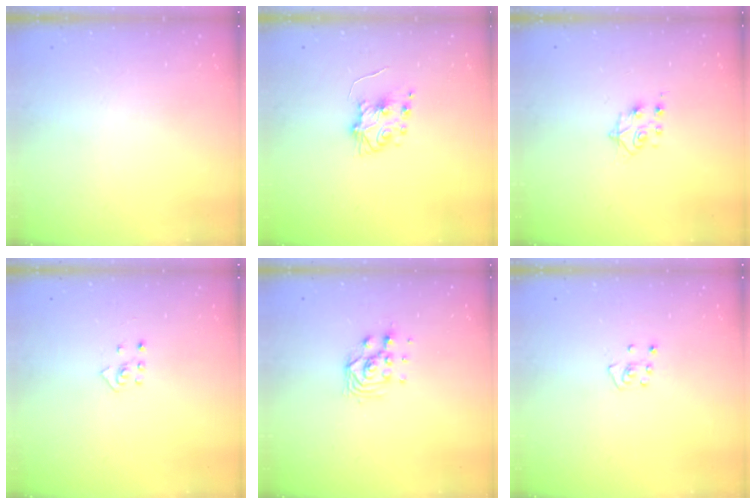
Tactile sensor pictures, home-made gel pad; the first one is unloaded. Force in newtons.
{"total": 6.4, "press": 6.4, "slide": 0.4}
{"total": 7.6, "press": 7.5, "slide": 0.7}
{"total": 3.6, "press": 3.6, "slide": 0.6}
{"total": 6.1, "press": 6.1, "slide": 0.9}
{"total": 4.3, "press": 4.2, "slide": 0.4}